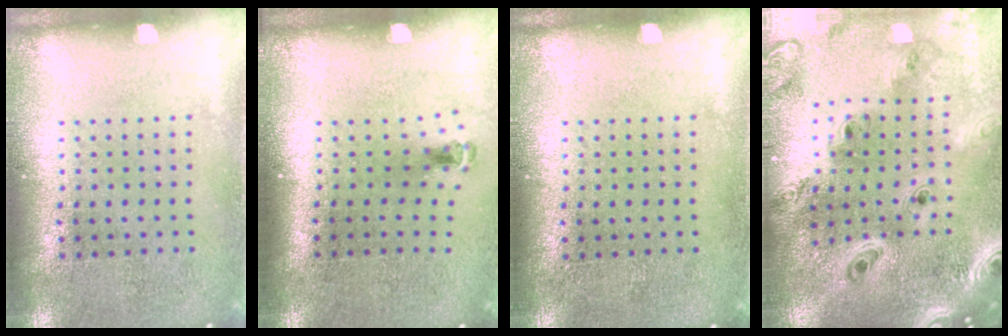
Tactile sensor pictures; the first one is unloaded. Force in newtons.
{"total": 0.6, "press": 0.4, "slide": 0.5}
{"total": 0.0}
{"total": 3.4, "press": 2.8, "slide": 2.0}